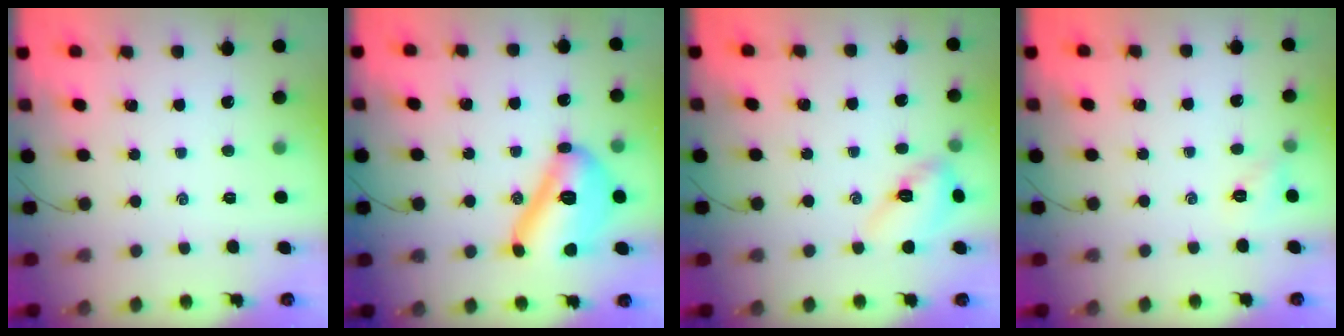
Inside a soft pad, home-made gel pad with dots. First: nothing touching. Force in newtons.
{"total": 17.7, "press": 17.7, "slide": 1.1}
{"total": 7.8, "press": 7.7, "slide": 0.3}
{"total": 3.8, "press": 3.8, "slide": 0.2}